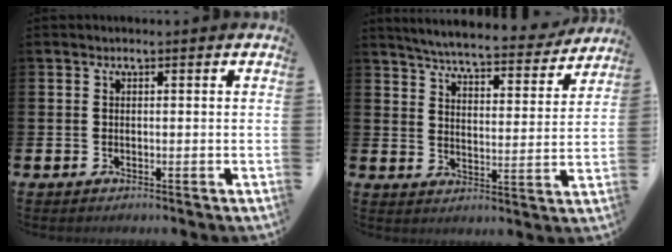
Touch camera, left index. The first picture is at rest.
{"total": 5.9, "force": [5.7, 0.6, 1.7], "torque": [-0.054, -0.042, 0.094]}